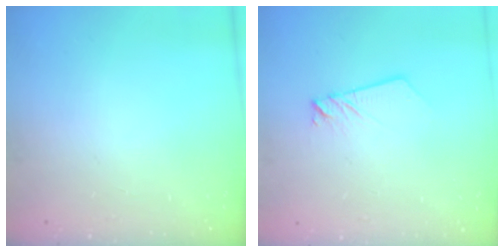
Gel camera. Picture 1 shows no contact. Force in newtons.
{"total": 2.2, "press": 2.1, "slide": 0.3}